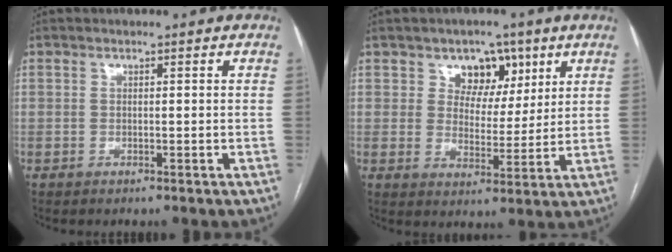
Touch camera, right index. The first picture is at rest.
{"total": 6.8, "force": [3.6, 5.0, 3.0], "torque": [-0.033, 0.010, 0.057]}